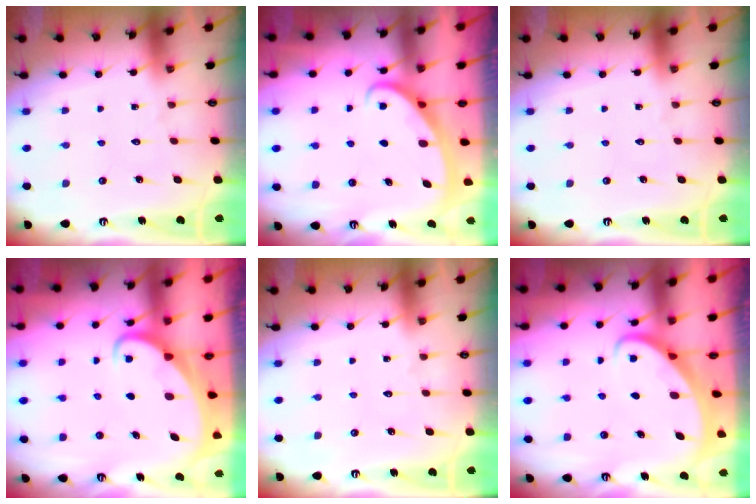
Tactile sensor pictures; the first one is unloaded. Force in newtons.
{"total": 2.6, "press": 2.6, "slide": 0.4}
{"total": 0.0}
{"total": 2.7, "press": 2.7, "slide": 0.2}
{"total": 0.0}
{"total": 3.4, "press": 3.4, "slide": 0.4}